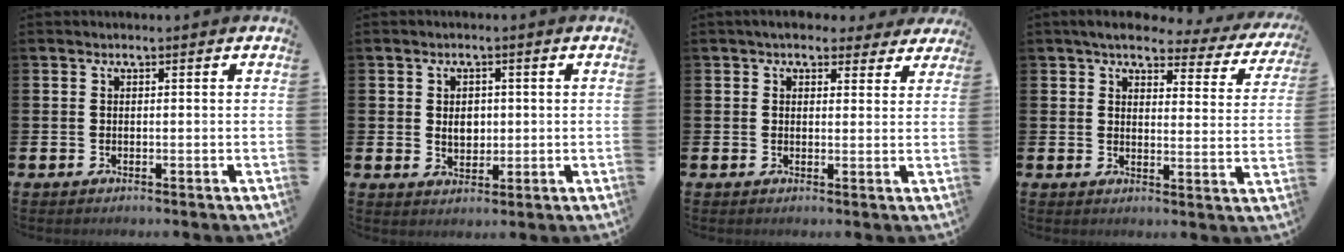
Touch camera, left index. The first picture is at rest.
{"total": 2.7, "force": [0.4, 2.1, 1.7], "torque": [-0.022, 0.004, 0.002]}
{"total": 4.4, "force": [3.8, 2.0, 1.0], "torque": [-0.010, -0.014, 0.066]}
{"total": 4.6, "force": [3.9, 1.8, 1.7], "torque": [-0.039, -0.027, 0.061]}